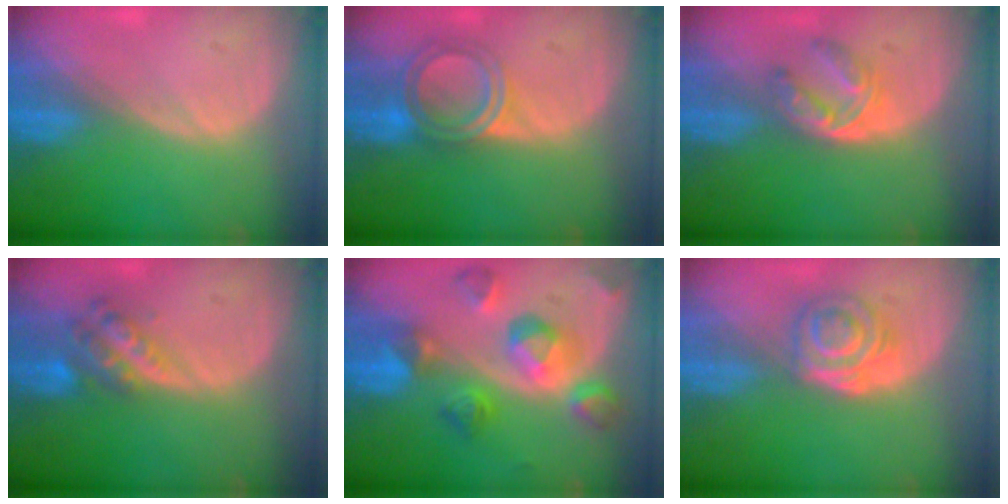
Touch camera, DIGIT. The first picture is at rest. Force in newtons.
{"total": 6.1, "press": 5.3, "slide": 3.1}
{"total": 6.0, "press": 4.9, "slide": 3.5}
{"total": 5.8, "press": 5.1, "slide": 2.8}
{"total": 10.3, "press": 9.2, "slide": 4.7}
{"total": 6.3, "press": 5.2, "slide": 3.5}